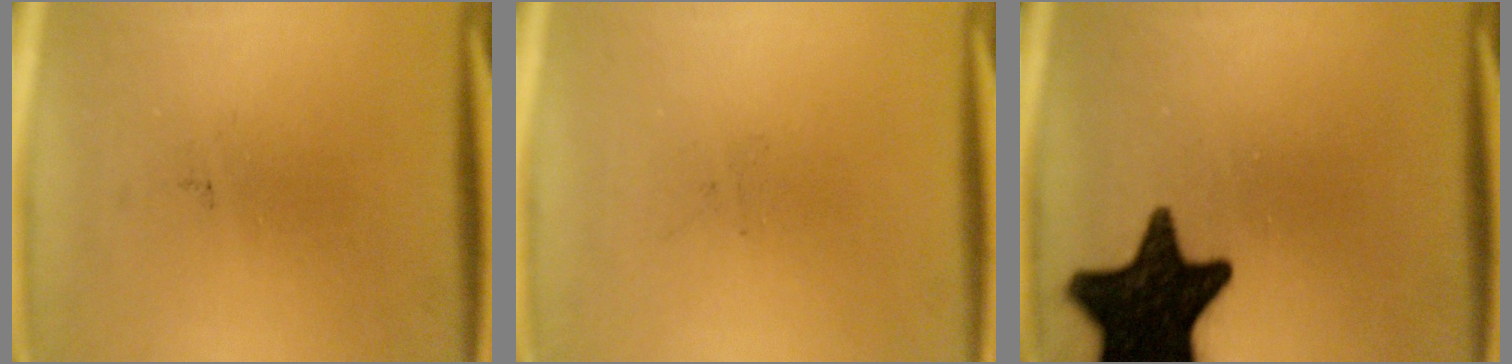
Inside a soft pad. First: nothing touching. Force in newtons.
{"total": 0.0}
{"total": 17.3}